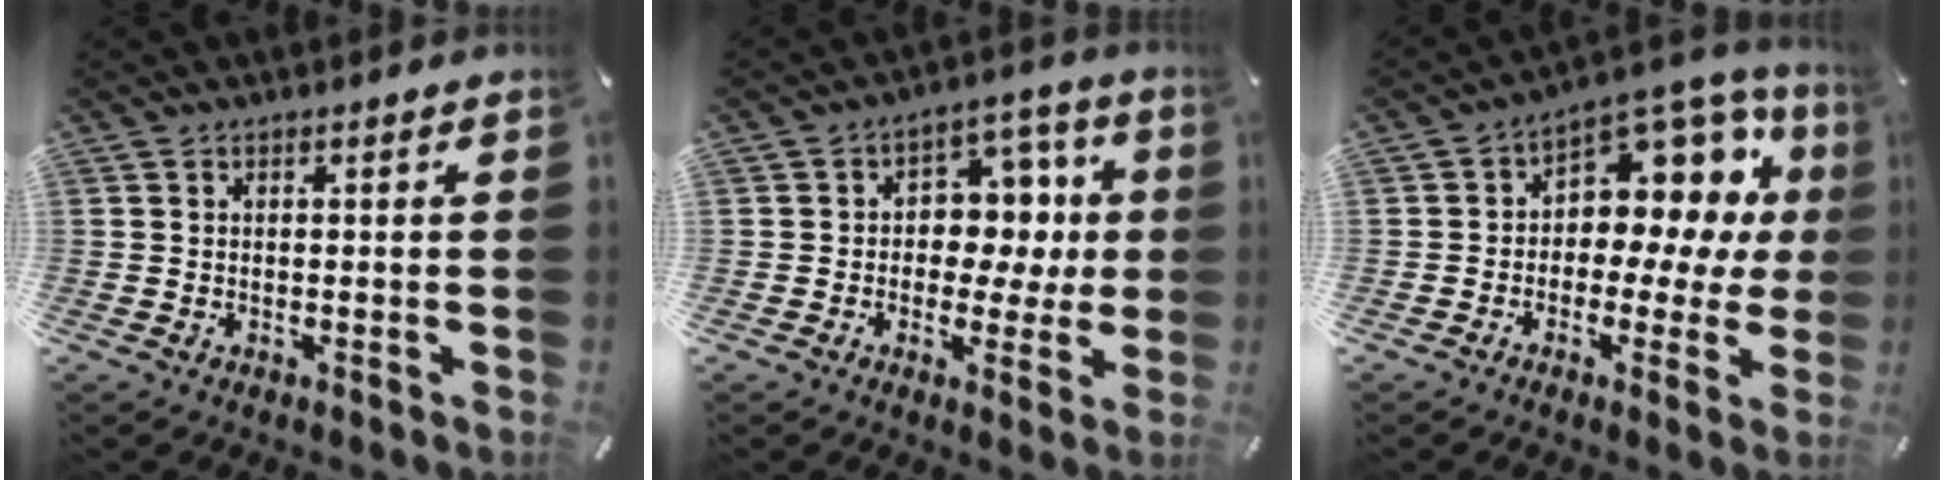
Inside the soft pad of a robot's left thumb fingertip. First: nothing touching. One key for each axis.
{"total": 9.1, "fx": -0.5, "fy": 8.0, "fz": 4.3, "tx": -0.044, "ty": 0.002, "tz": -0.011}
{"total": 10.0, "fx": 2.4, "fy": 7.6, "fz": 6.0, "tx": -0.078, "ty": -0.037, "tz": 0.043}